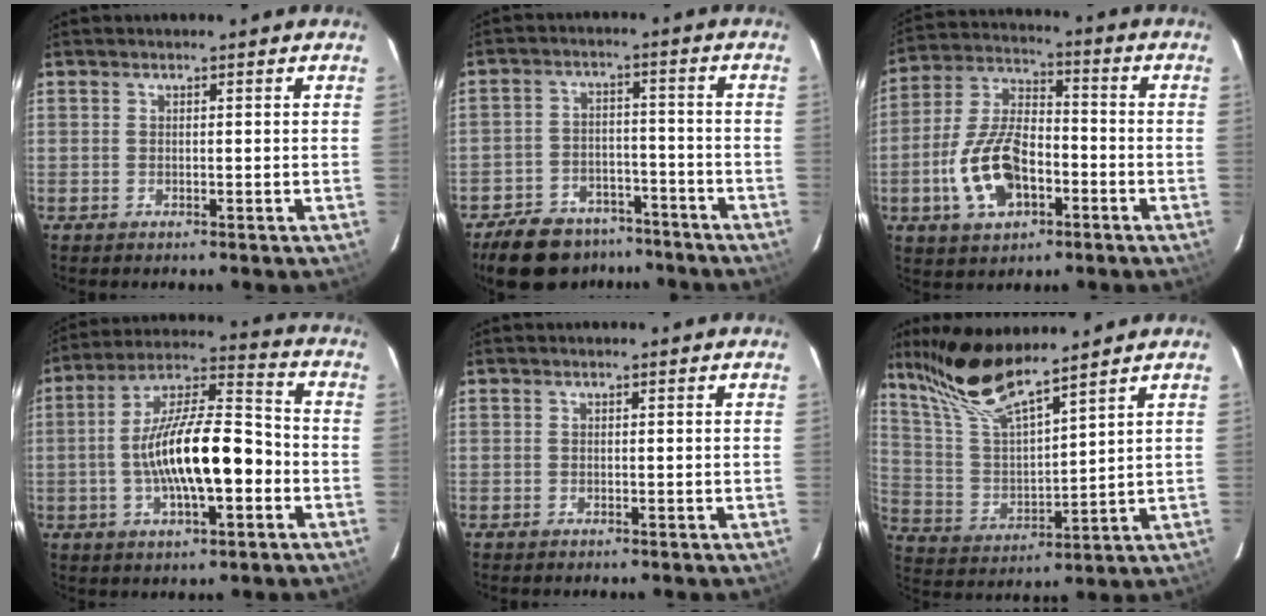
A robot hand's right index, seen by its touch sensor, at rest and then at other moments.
{"total": 14.9, "force": [-11.6, 7.6, 5.4], "torque": [-0.139, 0.015, -0.163]}
{"total": 14.0, "force": [-4.9, 7.7, 10.6], "torque": [-0.220, 0.014, -0.081]}
{"total": 16.8, "force": [-3.6, 5.2, 15.5], "torque": [-0.275, 0.014, -0.062]}
{"total": 0.0}
{"total": 14.4, "force": [11.9, 1.7, 8.0], "torque": [-0.153, 0.006, 0.238]}